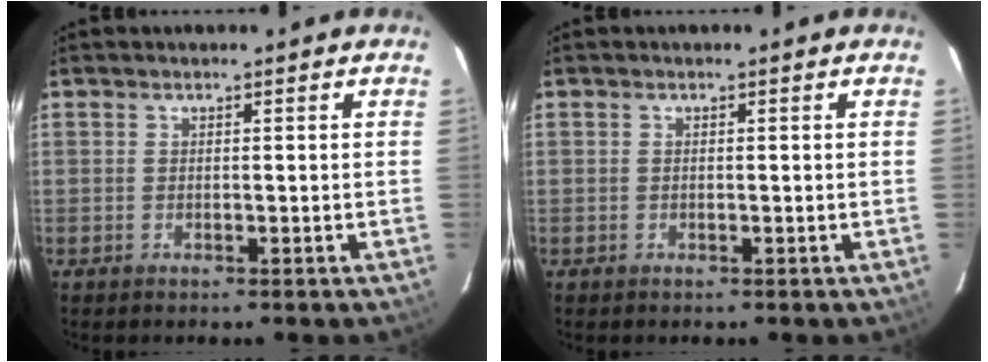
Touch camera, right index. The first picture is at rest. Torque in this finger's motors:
{"motor_torque": [0.26, 0.17, 0.00, 0.00]}